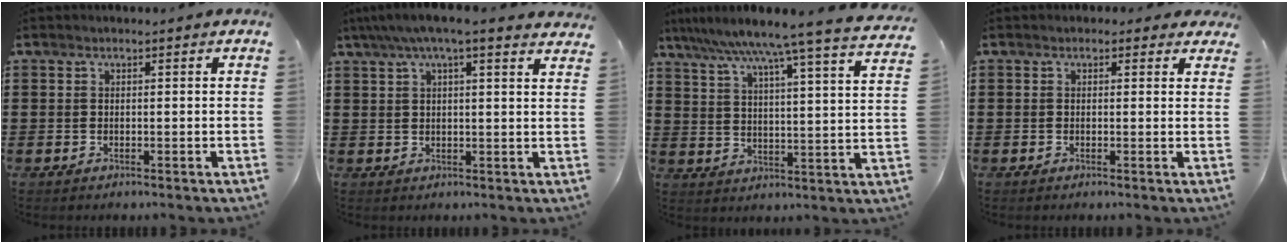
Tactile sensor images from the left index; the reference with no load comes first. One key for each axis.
{"total": 4.7, "fx": 3.6, "fy": 0.4, "fz": 3.0, "tx": -0.070, "ty": -0.004, "tz": 0.061}
{"total": 7.7, "fx": 6.8, "fy": -1.5, "fz": 3.4, "tx": -0.091, "ty": -0.052, "tz": 0.107}
{"total": 1.3, "fx": 0.7, "fy": 1.1, "fz": 0.3, "tx": -0.002, "ty": 0.005, "tz": 0.009}